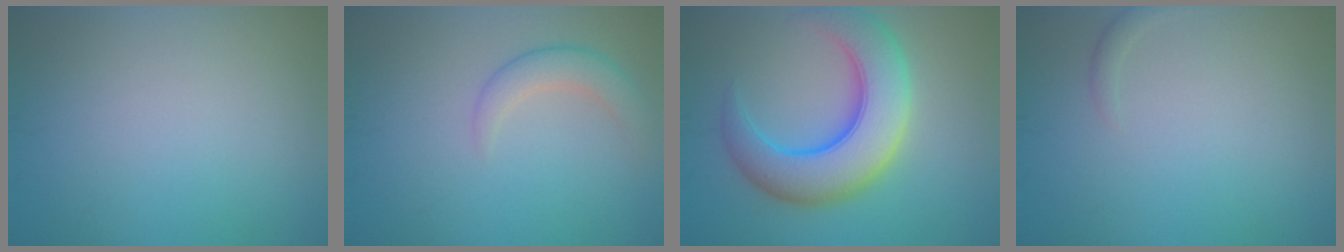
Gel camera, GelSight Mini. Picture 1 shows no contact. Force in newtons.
{"total": 2.6, "press": 2.6, "slide": 0.1}
{"total": 8.7, "press": 8.7, "slide": 0.3}
{"total": 0.8, "press": 0.8, "slide": 0.1}